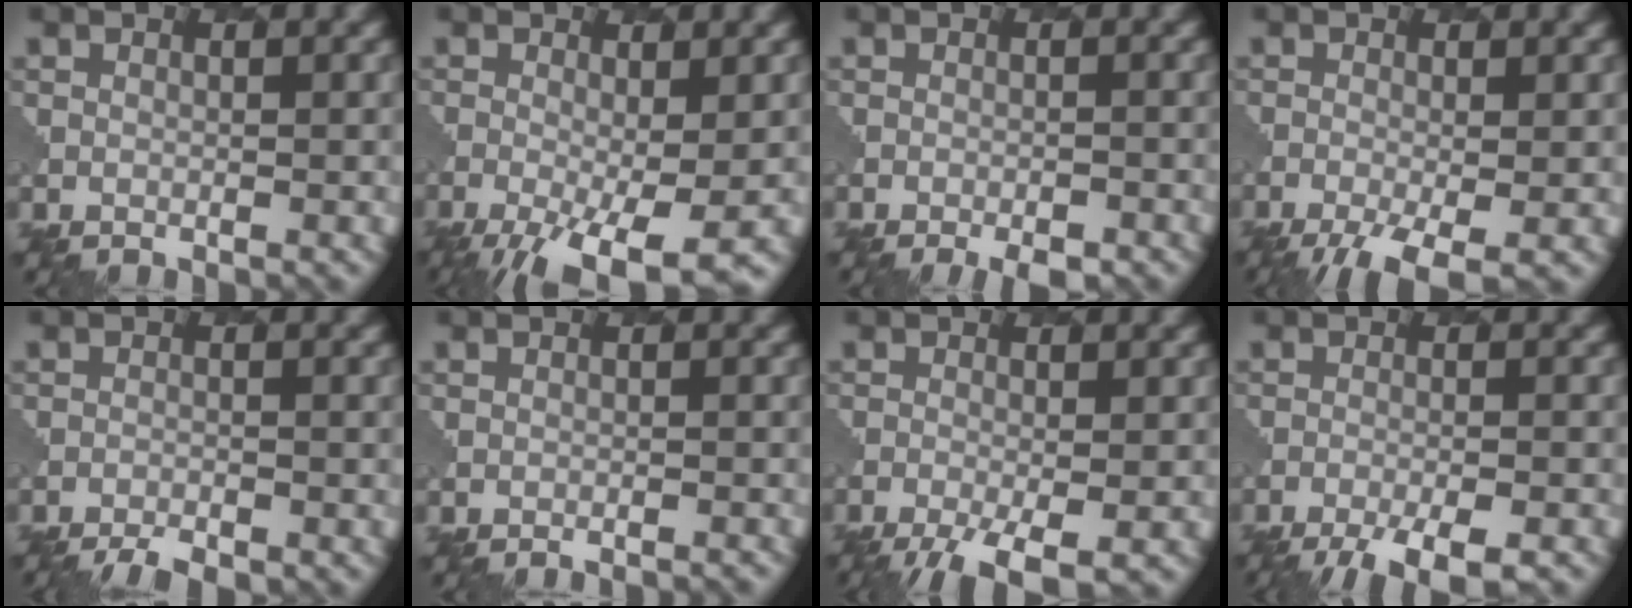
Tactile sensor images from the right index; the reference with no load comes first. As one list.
[{"total": 7.0, "force": [-3.2, 2.1, 5.8], "torque": [-0.111, -0.017, -0.054]}, {"total": 3.3, "force": [-2.6, 0.9, 1.7], "torque": [-0.026, 0.000, -0.033]}, {"total": 5.2, "force": [-3.0, 1.5, 4.0], "torque": [-0.072, -0.012, -0.050]}, {"total": 3.8, "force": [-3.5, 0.8, 1.2], "torque": [-0.028, -0.009, -0.056]}, {"total": 2.1, "force": [-1.9, 0.5, 0.7], "torque": [0.003, 0.013, -0.025]}, {"total": 5.6, "force": [-3.4, 1.6, 4.2], "torque": [-0.073, -0.016, -0.057]}, {"total": 7.3, "force": [-5.9, 1.7, 4.0], "torque": [-0.065, -0.017, -0.086]}]